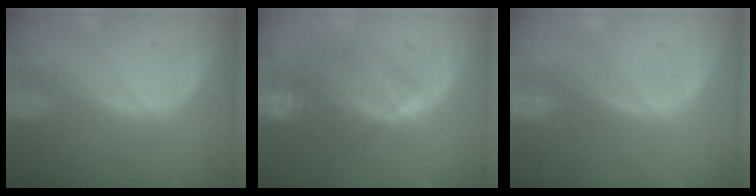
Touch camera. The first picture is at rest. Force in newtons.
{"total": 8.4, "press": 7.3, "slide": 4.1}
{"total": 0.0}